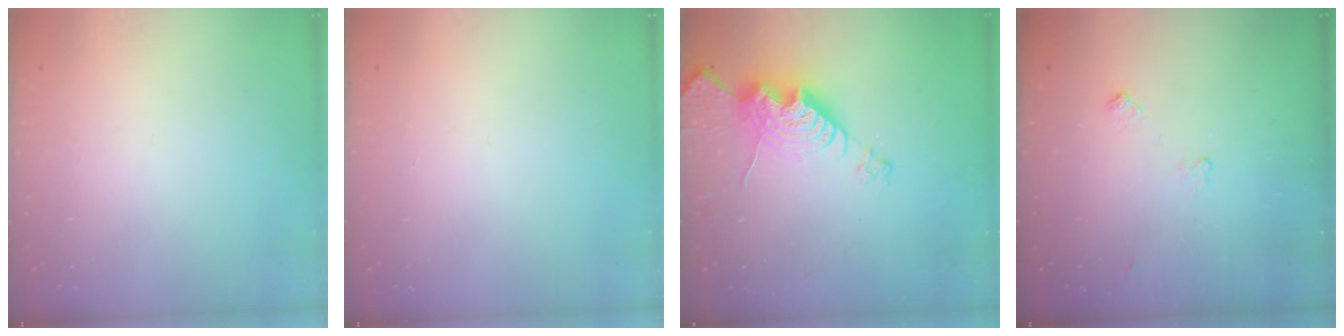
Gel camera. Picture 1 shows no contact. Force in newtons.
{"total": 0.0}
{"total": 16.2, "press": 16.1, "slide": 1.7}
{"total": 3.9, "press": 3.9, "slide": 0.5}